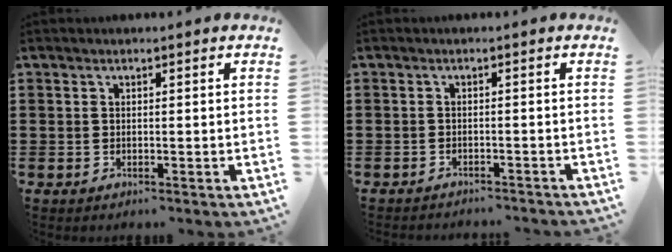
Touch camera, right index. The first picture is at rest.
{"total": 1.3, "force": [-1.3, 0.0, 0.1], "torque": [-0.006, 0.003, -0.027]}